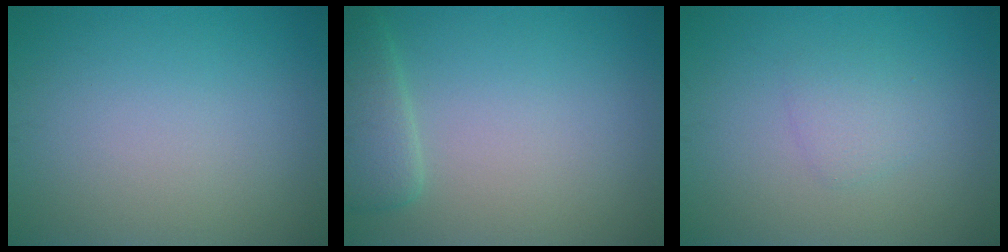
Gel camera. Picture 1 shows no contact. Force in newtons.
{"total": 2.9, "press": 2.9, "slide": 0.3}
{"total": 1.5, "press": 1.5, "slide": 0.0}